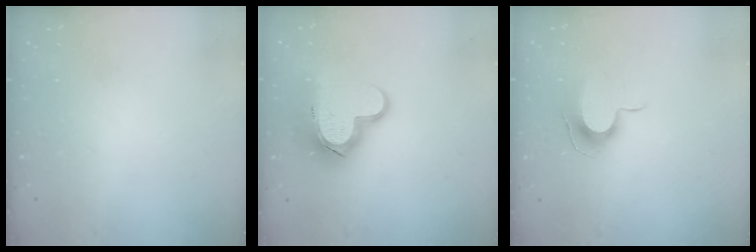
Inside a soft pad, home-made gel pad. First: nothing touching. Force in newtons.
{"total": 14.5, "press": 14.4, "slide": 1.1}
{"total": 9.8, "press": 9.8, "slide": 0.1}